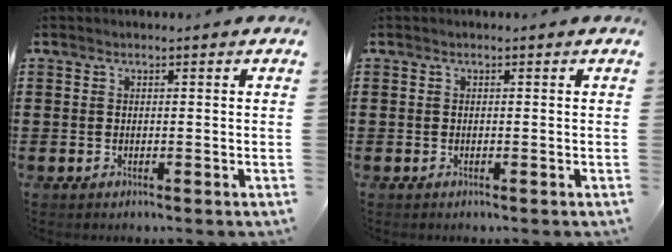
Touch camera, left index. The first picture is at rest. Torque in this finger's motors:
{"motor_torque": [0.00, 0.00, 0.01, -0.01]}